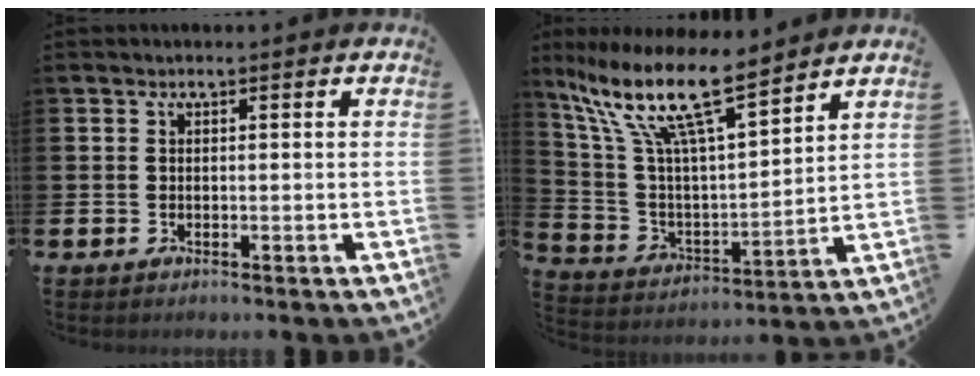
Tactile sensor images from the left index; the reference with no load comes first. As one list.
[{"total": 13.8, "force": [10.4, 2.8, 8.6], "torque": [-0.204, -0.048, 0.179]}]